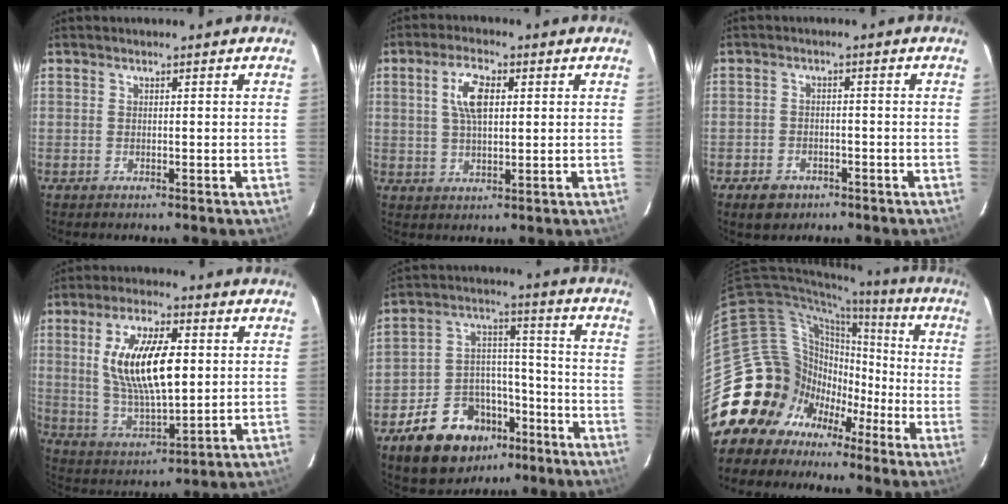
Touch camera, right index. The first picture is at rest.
{"total": 6.6, "force": [1.8, 3.0, 5.6], "torque": [-0.104, 0.011, 0.035]}
{"total": 4.9, "force": [-3.2, 3.4, 1.6], "torque": [-0.048, 0.006, -0.045]}
{"total": 15.8, "force": [2.7, 6.3, 14.2], "torque": [-0.268, 0.001, 0.059]}
{"total": 16.6, "force": [-10.3, 10.7, 7.3], "torque": [-0.153, 0.042, -0.149]}
{"total": 18.1, "force": [-8.9, 15.3, 3.9], "torque": [-0.097, 0.061, -0.147]}